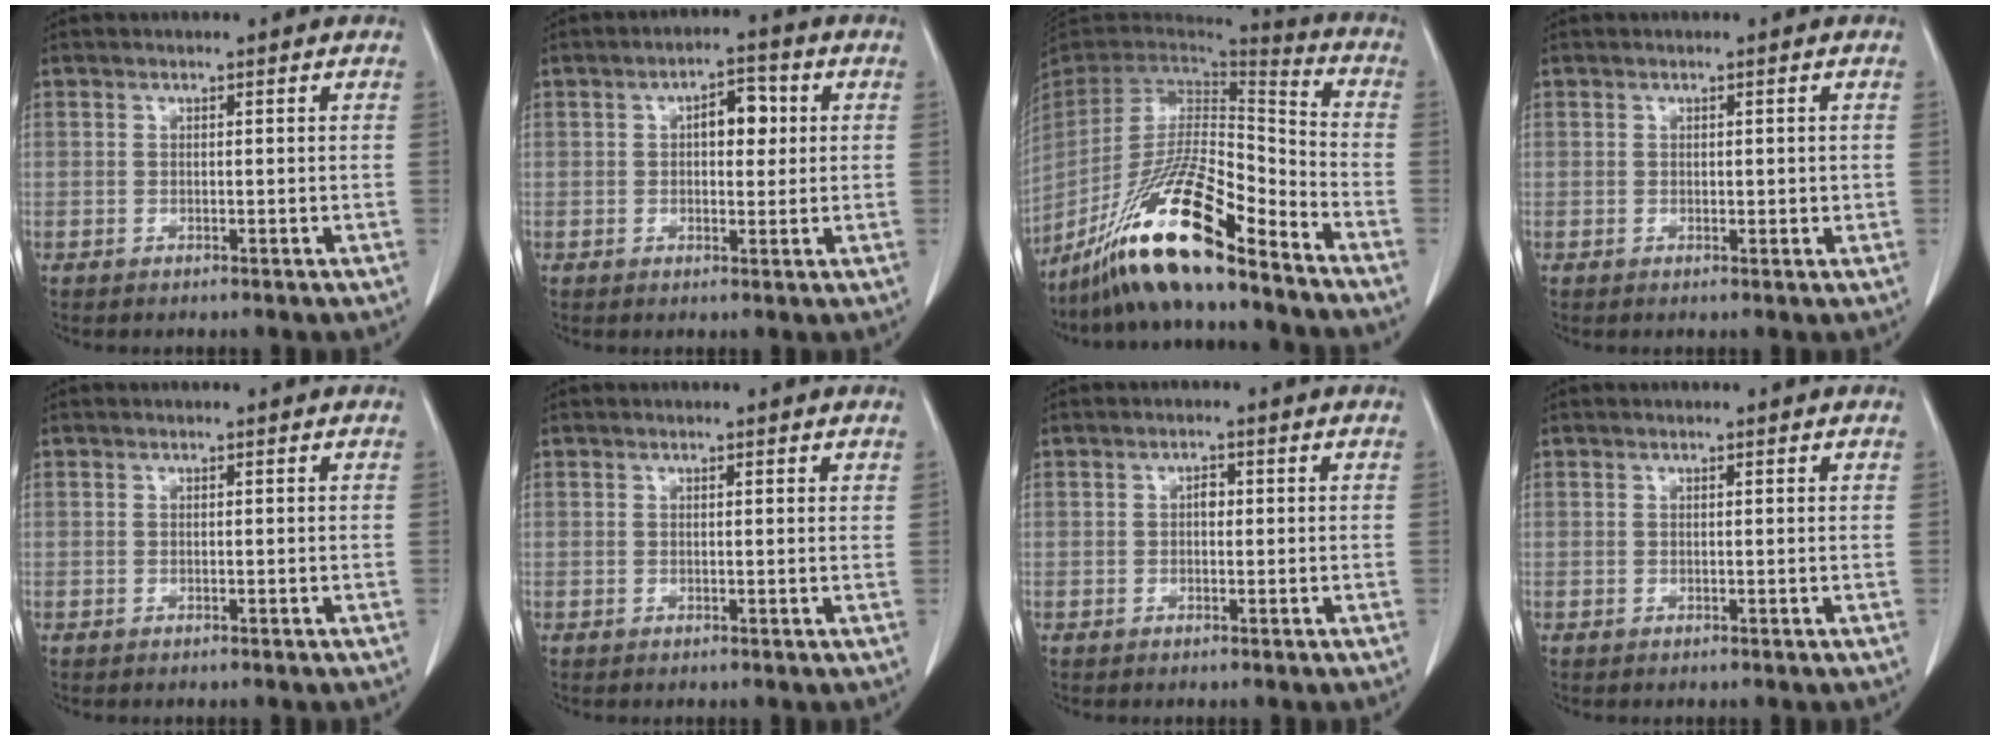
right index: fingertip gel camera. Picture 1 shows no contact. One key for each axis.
{"total": 5.0, "fx": 1.0, "fy": 2.4, "fz": 4.2, "tx": -0.061, "ty": 0.016, "tz": 0.014}
{"total": 19.6, "fx": -14.0, "fy": 2.2, "fz": 13.5, "tx": -0.281, "ty": -0.028, "tz": -0.259}
{"total": 1.4, "fx": 0.1, "fy": 0.7, "fz": 1.1, "tx": -0.014, "ty": -0.003, "tz": 0.005}
{"total": 0.0}
{"total": 0.8, "fx": 0.6, "fy": 0.1, "fz": 0.5, "tx": -0.007, "ty": 0.000, "tz": 0.008}
{"total": 1.3, "fx": 0.1, "fy": 0.8, "fz": 1.0, "tx": -0.013, "ty": 0.004, "tz": 0.000}
{"total": 0.0}